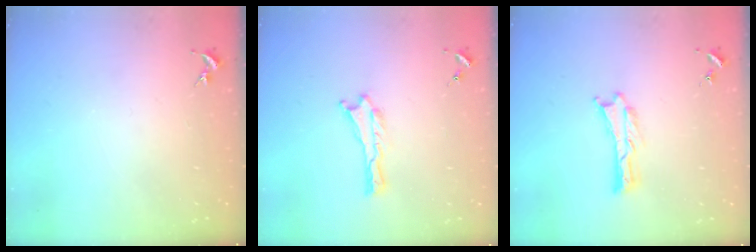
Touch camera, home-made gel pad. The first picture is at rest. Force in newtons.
{"total": 0.0}
{"total": 0.0}